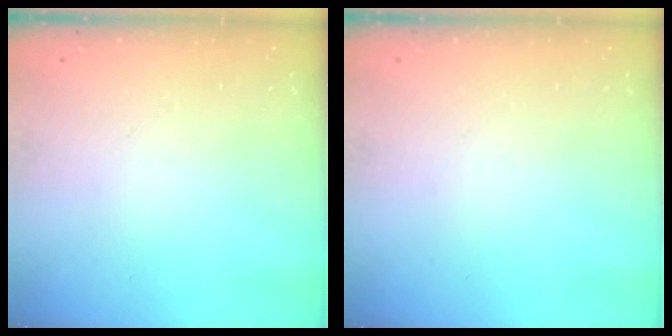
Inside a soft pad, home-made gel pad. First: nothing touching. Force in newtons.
{"total": 0.0}